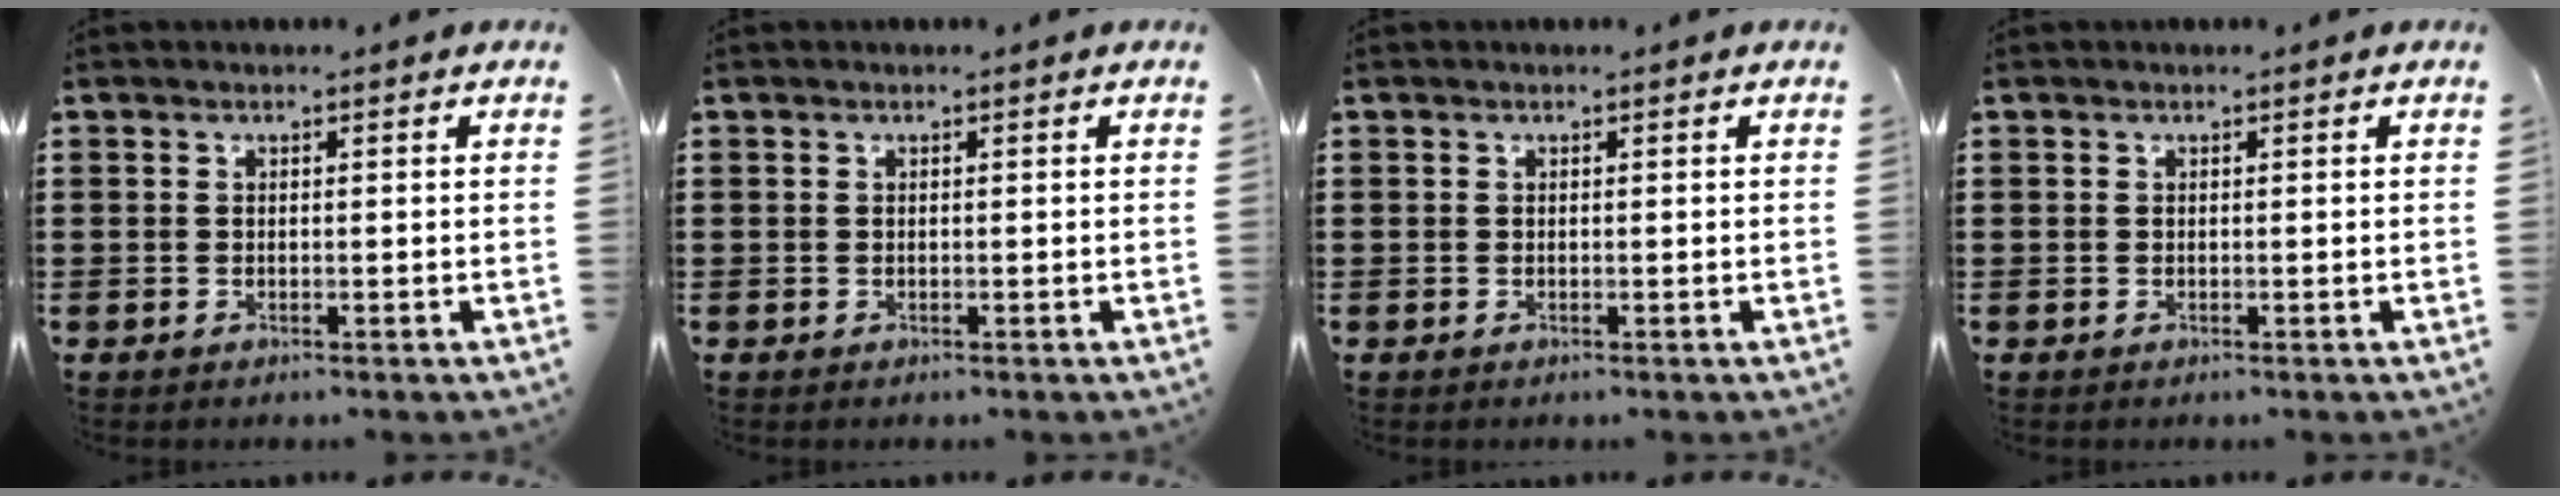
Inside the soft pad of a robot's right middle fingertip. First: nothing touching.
{"total": 0.0}
{"total": 0.0}
{"total": 0.0}